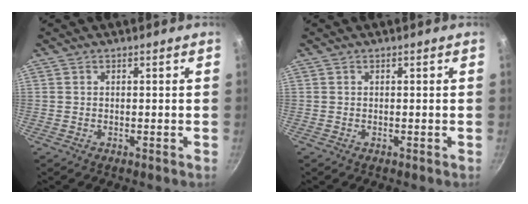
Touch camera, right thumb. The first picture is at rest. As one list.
[{"total": 0.0}]